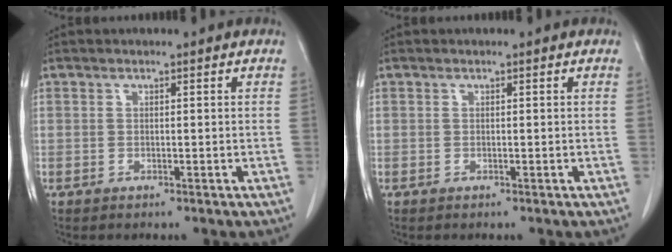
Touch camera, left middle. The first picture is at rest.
{"total": 0.0}